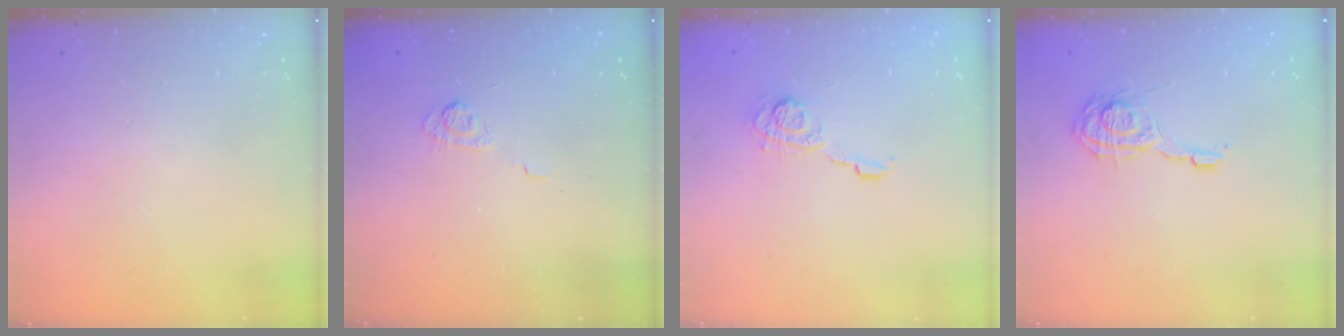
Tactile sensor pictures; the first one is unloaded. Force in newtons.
{"total": 3.0, "press": 2.6, "slide": 1.6}
{"total": 7.7, "press": 7.7, "slide": 1.0}
{"total": 10.3, "press": 10.3, "slide": 0.8}